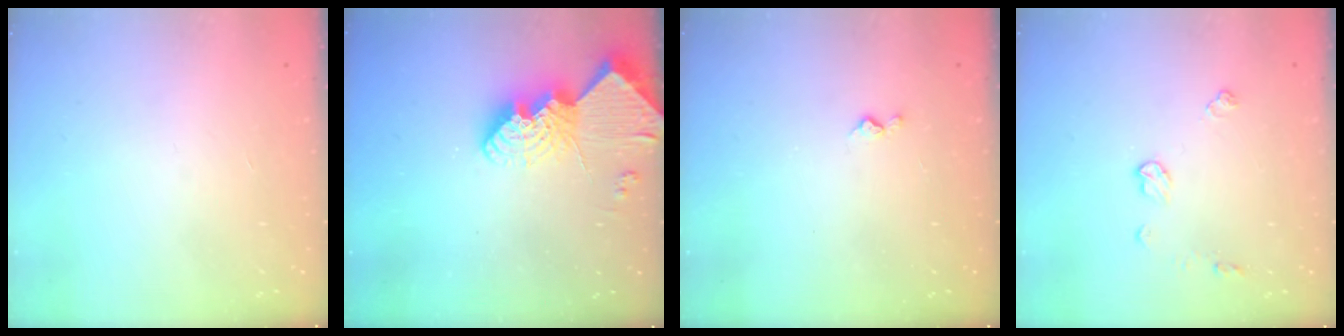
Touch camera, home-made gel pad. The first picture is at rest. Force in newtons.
{"total": 14.6, "press": 14.5, "slide": 1.1}
{"total": 3.0, "press": 3.0, "slide": 0.5}
{"total": 6.8, "press": 6.8, "slide": 0.5}